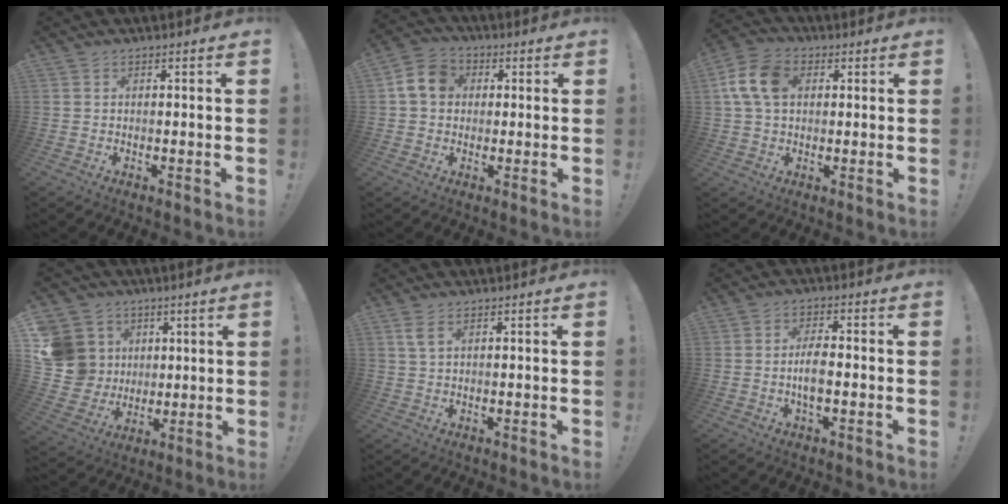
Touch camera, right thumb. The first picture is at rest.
{"total": 8.7, "force": [1.8, 7.2, 4.6], "torque": [-0.070, 0.016, 0.040]}
{"total": 11.5, "force": [2.5, 8.2, 7.8], "torque": [-0.144, 0.018, 0.053]}
{"total": 14.6, "force": [3.4, 13.4, 4.7], "torque": [-0.082, -0.008, 0.091]}
{"total": 3.2, "force": [1.6, 1.3, 2.5], "torque": [-0.044, -0.001, 0.028]}
{"total": 6.1, "force": [-1.3, 2.1, 5.6], "torque": [-0.117, -0.001, -0.026]}